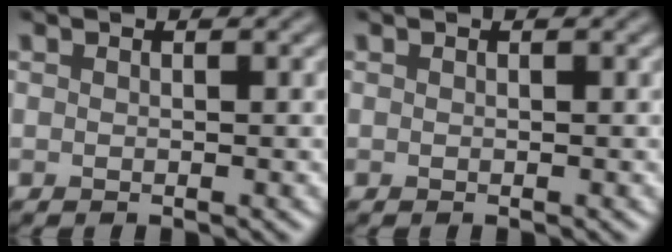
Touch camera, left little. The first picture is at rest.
{"total": 0.0}